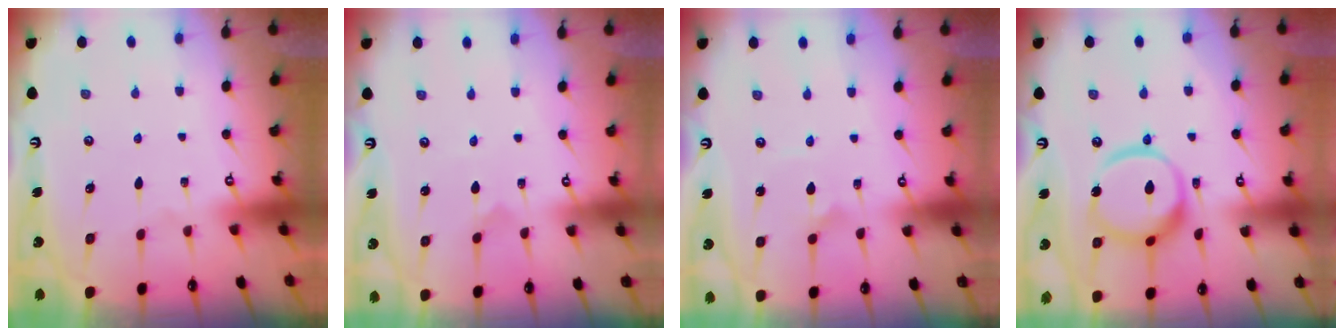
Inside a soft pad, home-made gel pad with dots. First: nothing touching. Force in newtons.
{"total": 0.0}
{"total": 2.2, "press": 2.2, "slide": 0.1}
{"total": 13.6, "press": 13.6, "slide": 0.9}